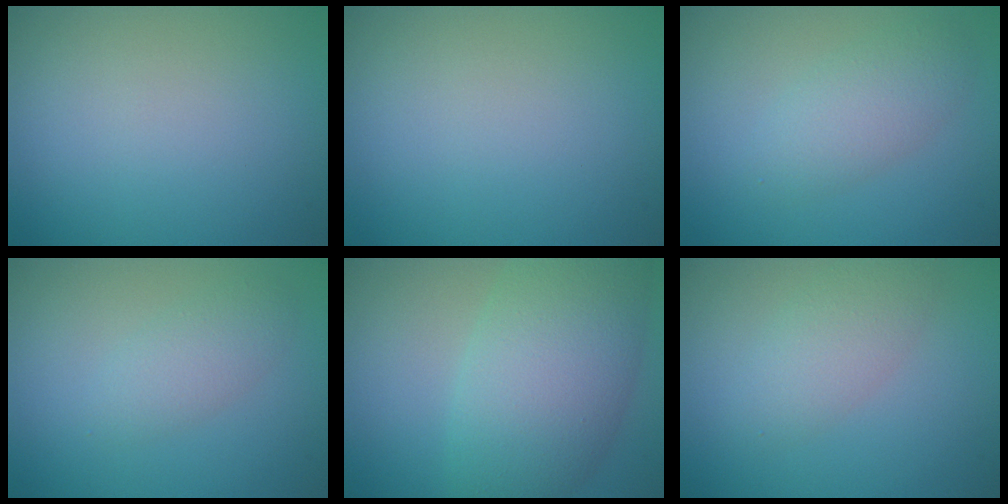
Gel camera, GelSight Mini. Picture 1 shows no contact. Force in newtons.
{"total": 0.0}
{"total": 2.9, "press": 2.9, "slide": 0.0}
{"total": 2.0, "press": 2.0, "slide": 0.1}
{"total": 8.7, "press": 8.7, "slide": 0.3}
{"total": 2.8, "press": 2.8, "slide": 0.1}